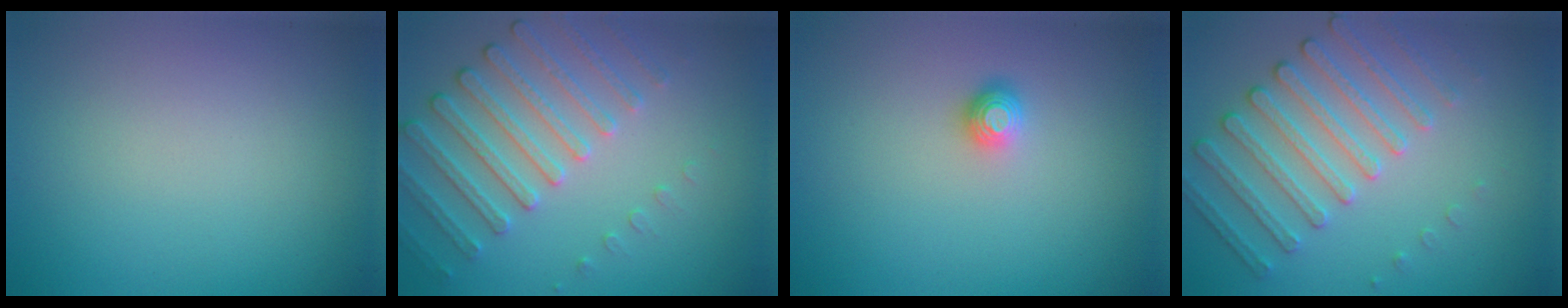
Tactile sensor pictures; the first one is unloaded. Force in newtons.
{"total": 4.0, "press": 3.7, "slide": 1.4}
{"total": 1.1, "press": 1.0, "slide": 0.5}
{"total": 4.2, "press": 3.8, "slide": 1.8}